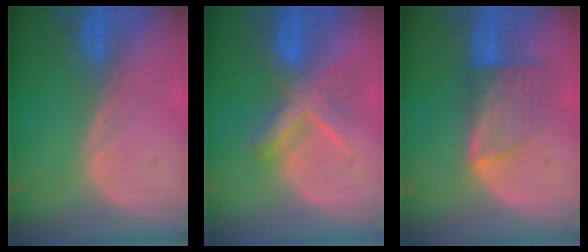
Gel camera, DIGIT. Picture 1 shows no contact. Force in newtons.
{"total": 6.0, "press": 5.9, "slide": 1.1}
{"total": 7.2, "press": 6.4, "slide": 3.4}